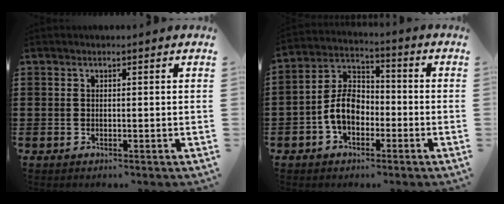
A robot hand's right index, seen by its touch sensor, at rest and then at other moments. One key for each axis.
{"total": 7.3, "fx": -2.2, "fy": 5.0, "fz": 4.8, "tx": -0.117, "ty": 0.011, "tz": -0.049}